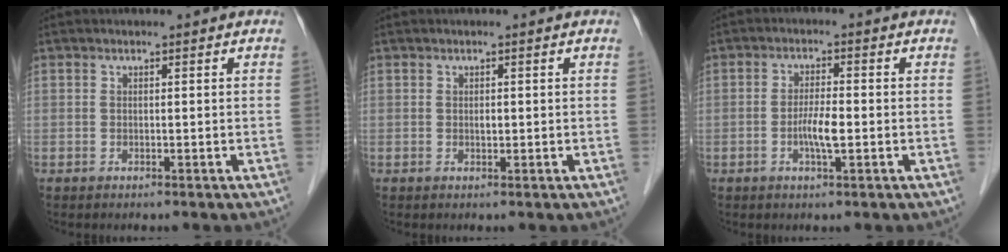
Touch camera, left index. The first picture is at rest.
{"total": 1.3, "force": [0.3, 0.5, 1.1], "torque": [-0.023, 0.007, 0.008]}
{"total": 3.6, "force": [-0.9, 0.4, 3.5], "torque": [-0.065, -0.001, -0.016]}